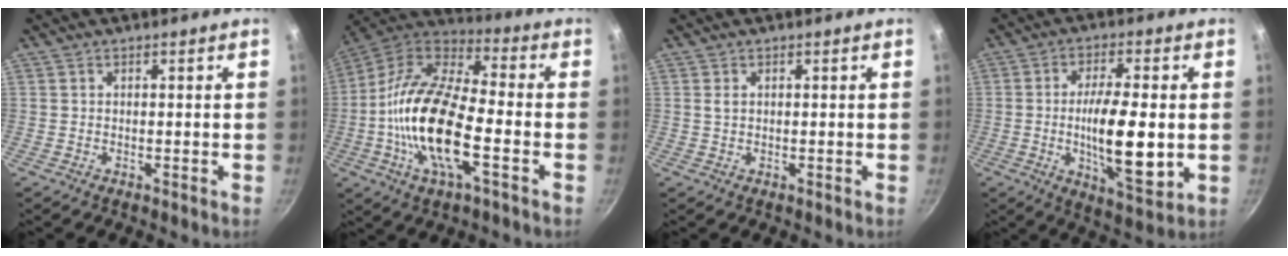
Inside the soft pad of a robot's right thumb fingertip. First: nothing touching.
{"total": 21.0, "force": [-4.6, 8.6, 18.6], "torque": [-0.356, 0.032, -0.106]}
{"total": 1.0, "force": [0.3, 0.6, 0.7], "torque": [-0.013, 0.000, 0.006]}
{"total": 14.6, "force": [-1.3, 4.6, 13.8], "torque": [-0.232, -0.007, -0.018]}